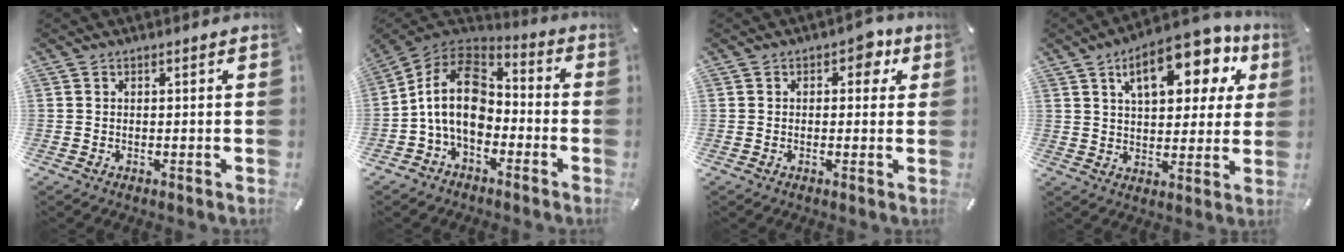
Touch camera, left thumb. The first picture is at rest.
{"total": 14.9, "force": [-3.5, 10.3, 10.3], "torque": [-0.224, 0.028, -0.067]}
{"total": 4.4, "force": [1.4, 2.8, 3.1], "torque": [-0.028, -0.003, 0.013]}
{"total": 17.1, "force": [8.2, 8.6, 12.3], "torque": [-0.176, -0.027, 0.130]}